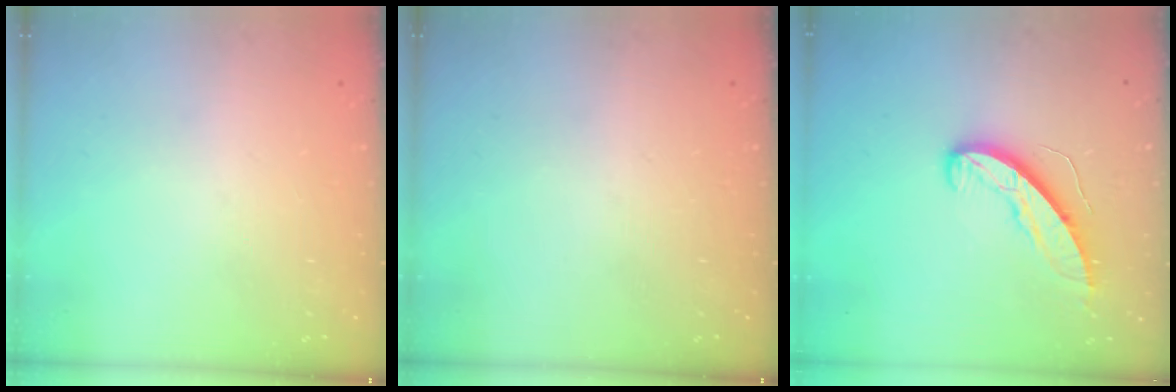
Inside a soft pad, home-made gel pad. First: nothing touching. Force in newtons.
{"total": 0.0}
{"total": 8.5, "press": 8.5, "slide": 0.7}